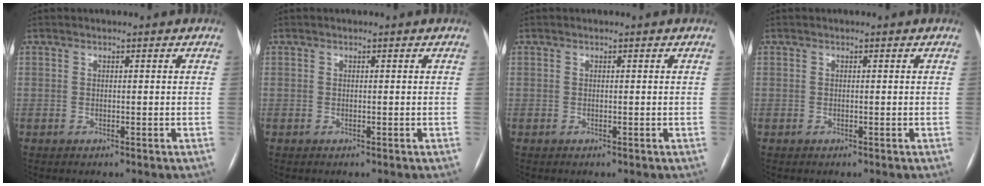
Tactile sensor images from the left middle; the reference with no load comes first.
{"total": 0.0}
{"total": 0.0}
{"total": 0.0}